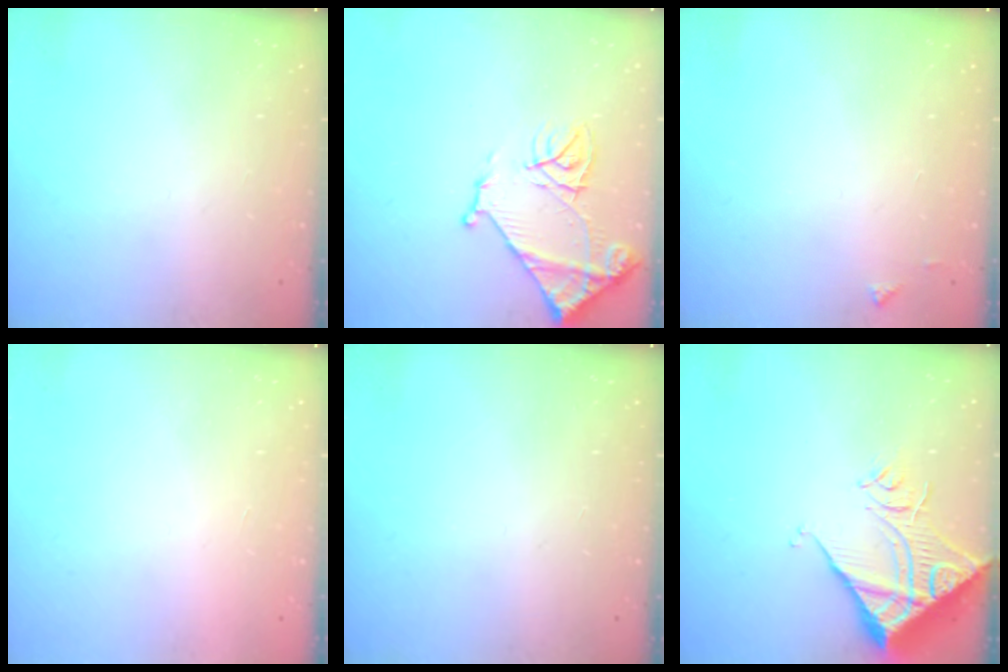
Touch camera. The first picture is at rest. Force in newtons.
{"total": 13.0, "press": 13.0, "slide": 1.3}
{"total": 3.8, "press": 3.7, "slide": 0.6}
{"total": 1.6, "press": 1.6, "slide": 0.1}
{"total": 0.0}
{"total": 13.9, "press": 13.8, "slide": 1.7}